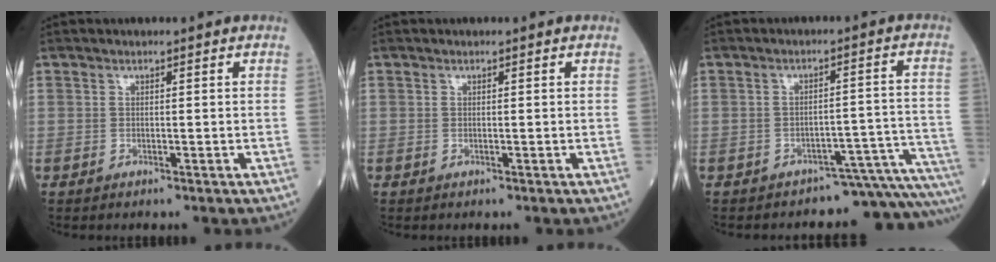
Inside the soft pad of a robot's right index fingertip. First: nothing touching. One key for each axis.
{"total": 0.0}
{"total": 11.9, "fx": -11.8, "fy": 0.6, "fz": 1.0, "tx": 0.024, "ty": 0.053, "tz": -0.139}